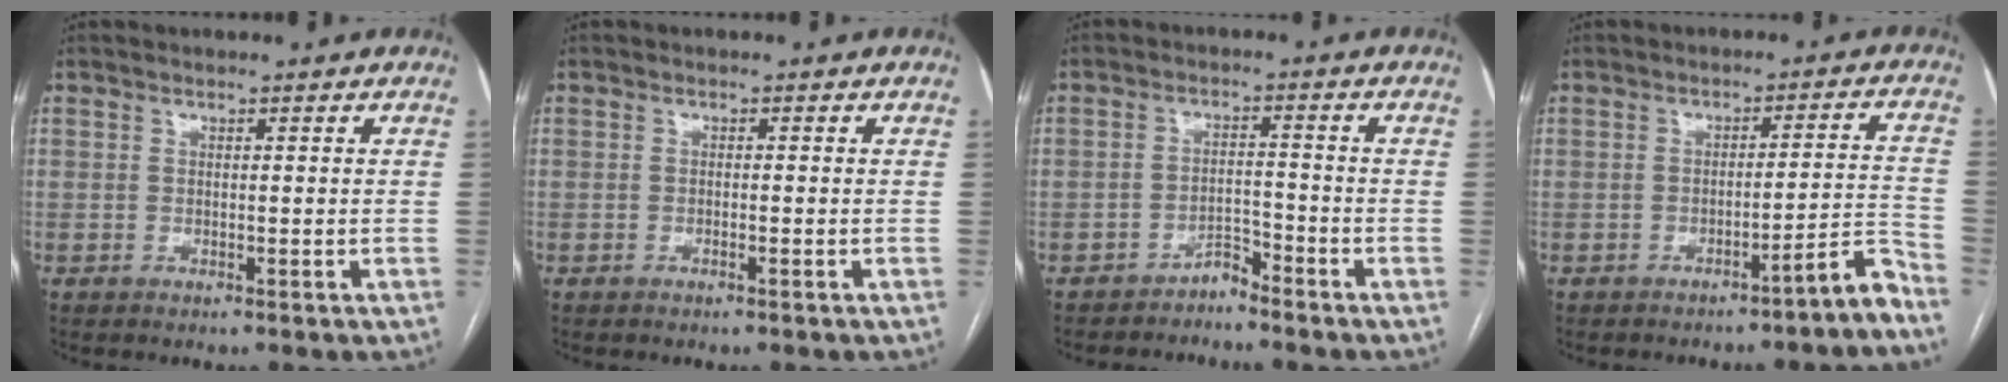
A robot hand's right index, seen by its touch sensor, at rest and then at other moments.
{"total": 0.6, "force": [-0.4, 0.0, 0.5], "torque": [-0.010, 0.001, -0.005]}
{"total": 2.6, "force": [-2.5, 0.5, 0.3], "torque": [0.002, -0.002, -0.043]}
{"total": 5.2, "force": [-4.3, -0.6, 2.9], "torque": [-0.017, 0.012, -0.061]}